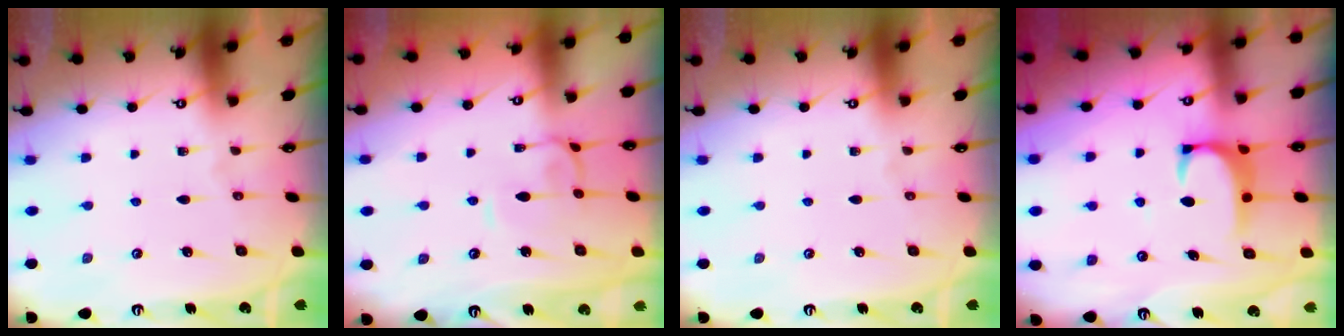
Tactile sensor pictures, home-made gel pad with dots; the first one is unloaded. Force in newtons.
{"total": 2.0, "press": 2.0, "slide": 0.5}
{"total": 0.0}
{"total": 2.1, "press": 2.0, "slide": 0.3}